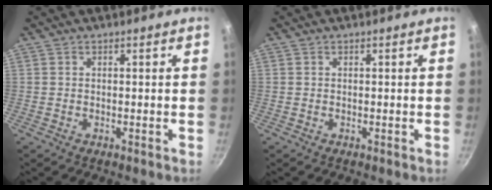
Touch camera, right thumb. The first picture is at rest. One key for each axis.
{"total": 0.0}